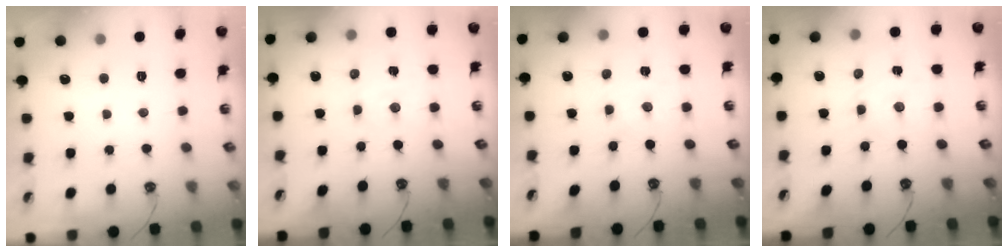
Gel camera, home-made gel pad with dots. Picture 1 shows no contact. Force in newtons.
{"total": 2.8, "press": 2.7, "slide": 0.4}
{"total": 0.0}
{"total": 2.3, "press": 2.3, "slide": 0.3}